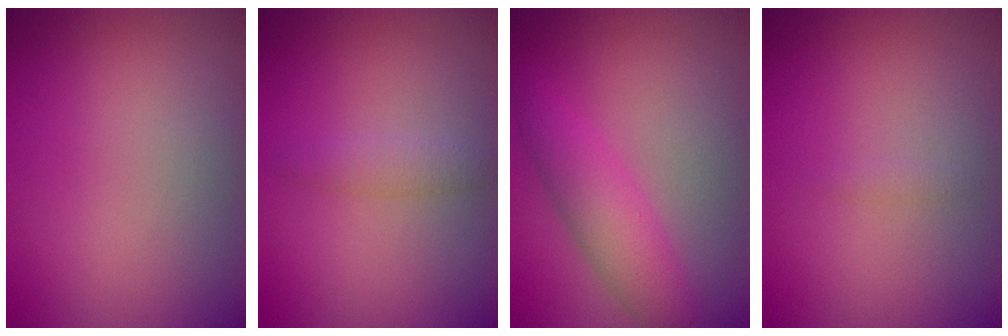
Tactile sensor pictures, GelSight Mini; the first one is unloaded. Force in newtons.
{"total": 1.5, "press": 1.5, "slide": 0.0}
{"total": 3.8, "press": 3.8, "slide": 0.0}
{"total": 0.6, "press": 0.6, "slide": 0.0}